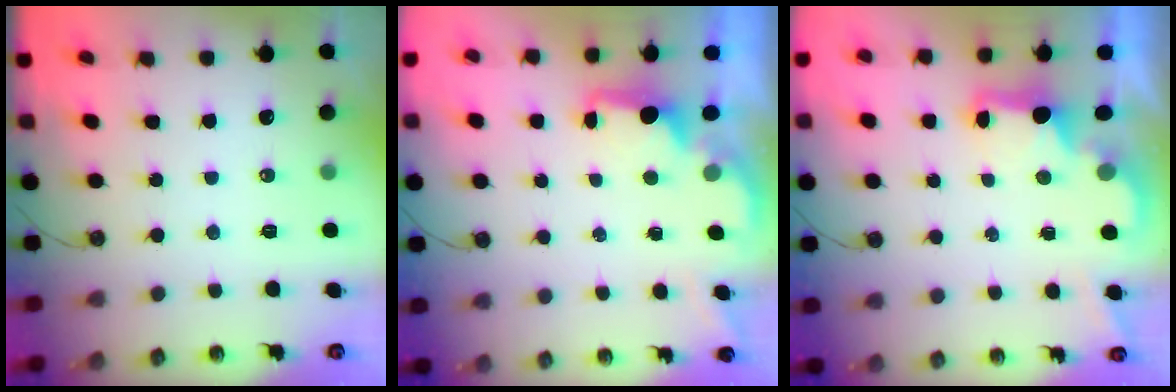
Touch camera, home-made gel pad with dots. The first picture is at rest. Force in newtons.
{"total": 1.7, "press": 1.5, "slide": 0.8}
{"total": 2.3, "press": 2.2, "slide": 0.8}